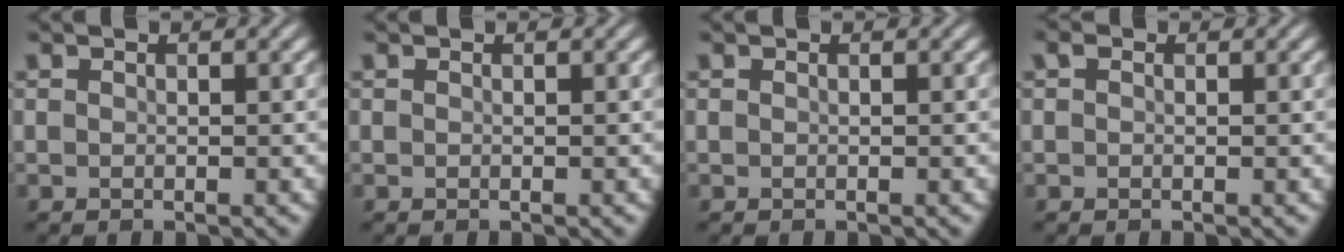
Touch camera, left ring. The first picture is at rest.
{"total": 0.0}
{"total": 0.0}
{"total": 0.5, "force": [0.2, 0.4, 0.3], "torque": [-0.005, 0.001, 0.000]}